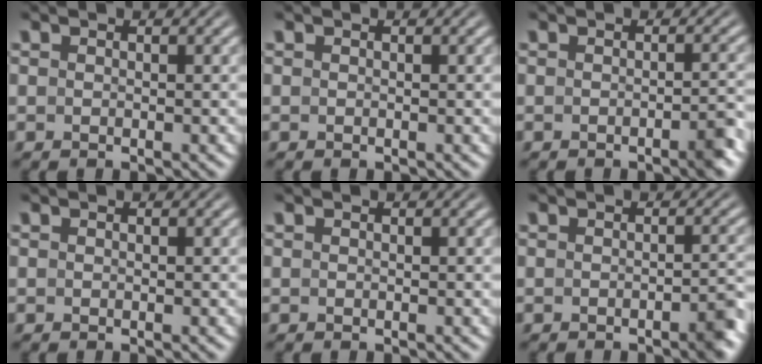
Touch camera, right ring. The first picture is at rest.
{"total": 0.0}
{"total": 1.7, "force": [-1.3, -0.1, 1.1], "torque": [-0.016, 0.004, -0.024]}
{"total": 0.0}
{"total": 0.0}
{"total": 1.9, "force": [-1.4, 0.1, 1.4], "torque": [-0.017, 0.004, -0.026]}